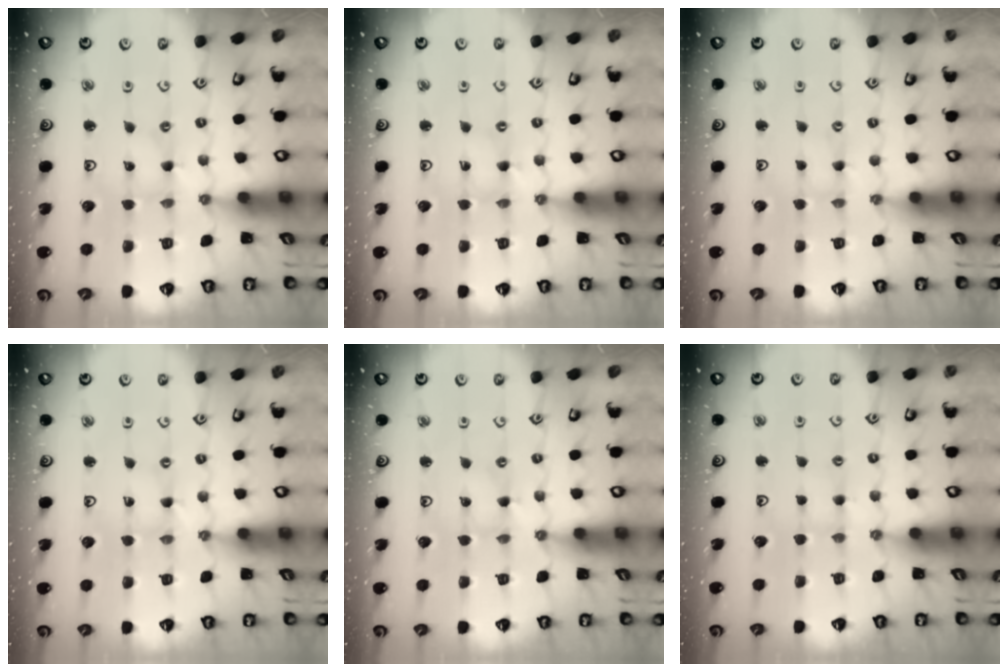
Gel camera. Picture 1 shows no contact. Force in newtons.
{"total": 0.7, "press": 0.6, "slide": 0.2}
{"total": 0.0}
{"total": 0.0}
{"total": 0.0}
{"total": 2.4, "press": 2.4, "slide": 0.4}